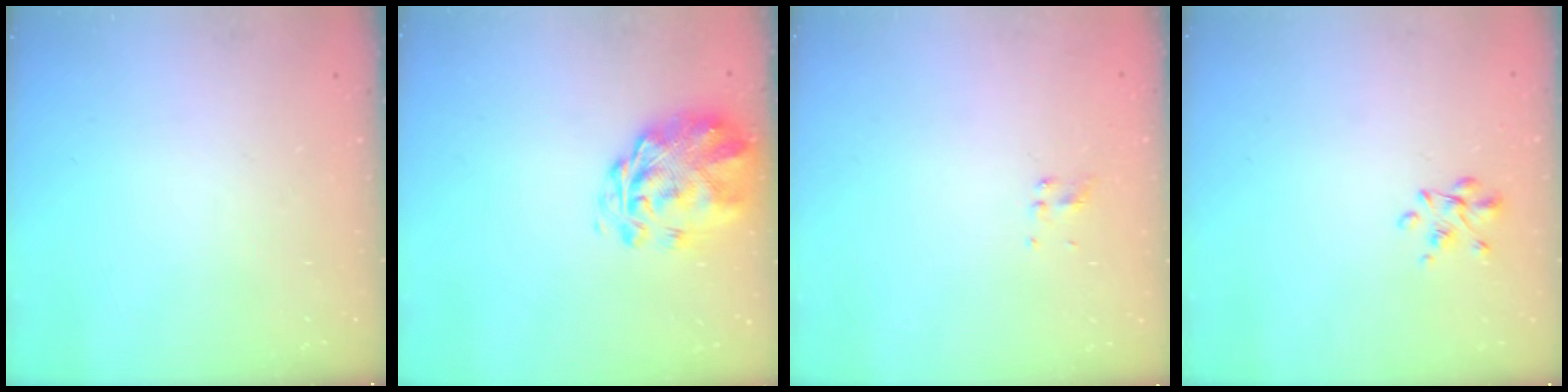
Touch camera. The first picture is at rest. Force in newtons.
{"total": 2.8, "press": 2.5, "slide": 1.3}
{"total": 2.8, "press": 2.4, "slide": 1.5}
{"total": 3.7, "press": 3.5, "slide": 1.1}